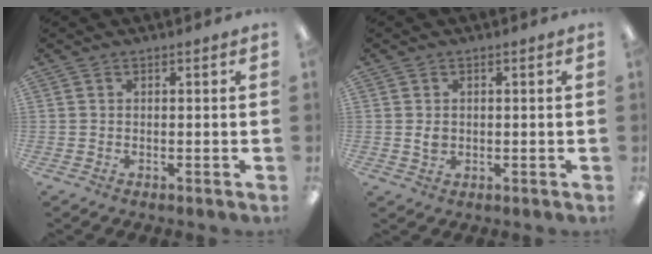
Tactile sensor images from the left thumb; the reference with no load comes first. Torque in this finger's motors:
{"motor_torque": [-0.06, 0.06, 0.05, -0.12, 0.01]}